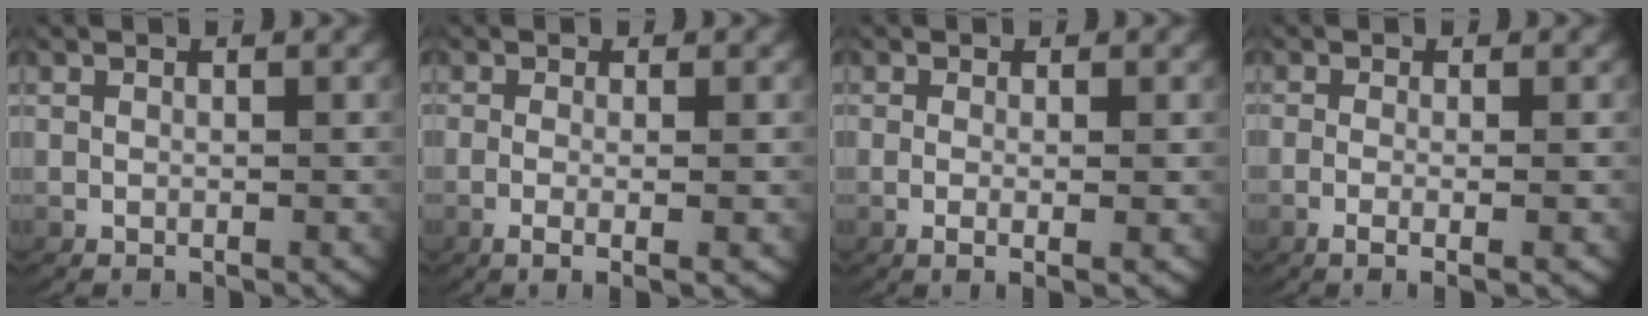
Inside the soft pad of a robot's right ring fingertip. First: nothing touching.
{"total": 2.9, "force": [-0.8, 0.4, 2.7], "torque": [-0.057, -0.015, -0.007]}
{"total": 2.0, "force": [-0.3, 0.2, 2.0], "torque": [-0.045, -0.014, 0.001]}
{"total": 2.6, "force": [-1.0, 0.4, 2.4], "torque": [-0.053, -0.013, -0.012]}